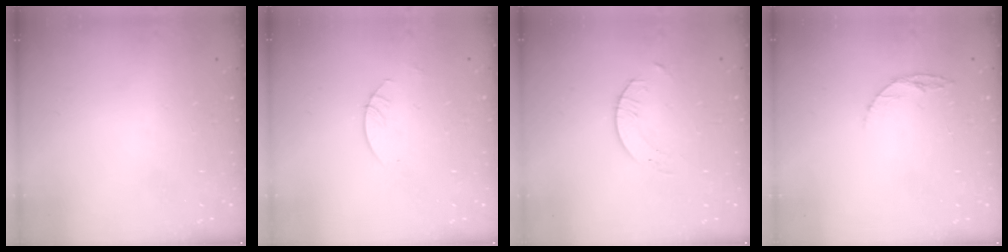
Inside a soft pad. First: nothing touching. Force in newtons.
{"total": 3.0, "press": 2.9, "slide": 0.3}
{"total": 1.7, "press": 1.7, "slide": 0.2}
{"total": 5.0, "press": 5.0, "slide": 0.5}